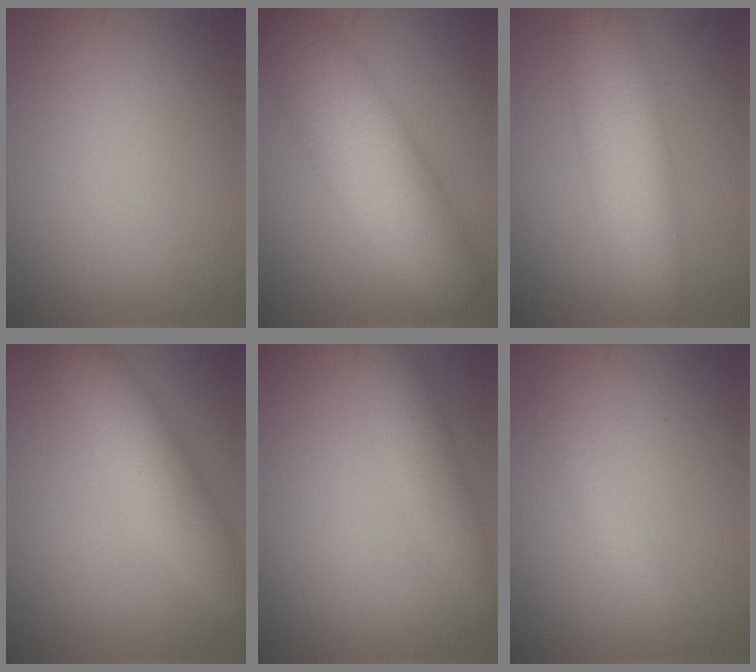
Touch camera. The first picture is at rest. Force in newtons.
{"total": 9.2, "press": 9.2, "slide": 0.4}
{"total": 6.3, "press": 6.3, "slide": 0.1}
{"total": 5.2, "press": 5.2, "slide": 0.0}
{"total": 2.7, "press": 2.7, "slide": 0.1}
{"total": 1.1, "press": 1.1, "slide": 0.0}